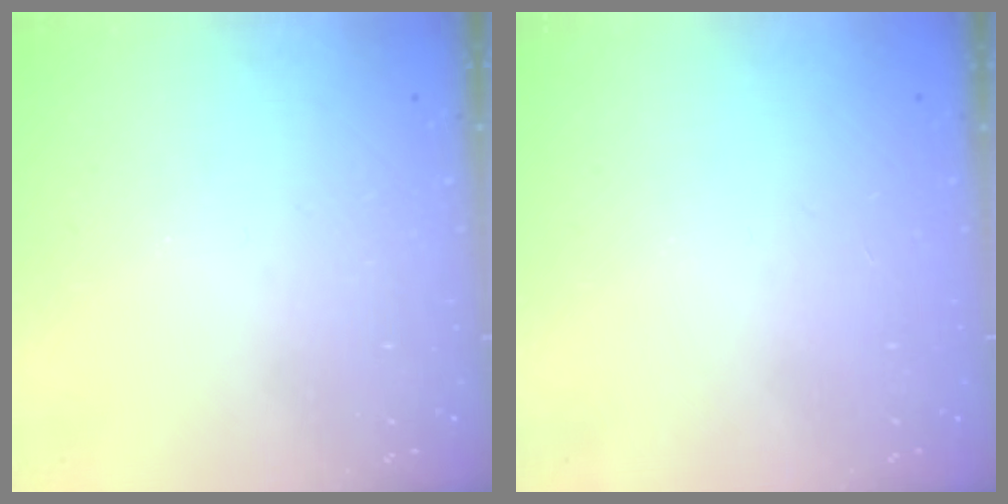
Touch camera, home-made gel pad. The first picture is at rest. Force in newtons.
{"total": 1.4, "press": 1.2, "slide": 0.8}